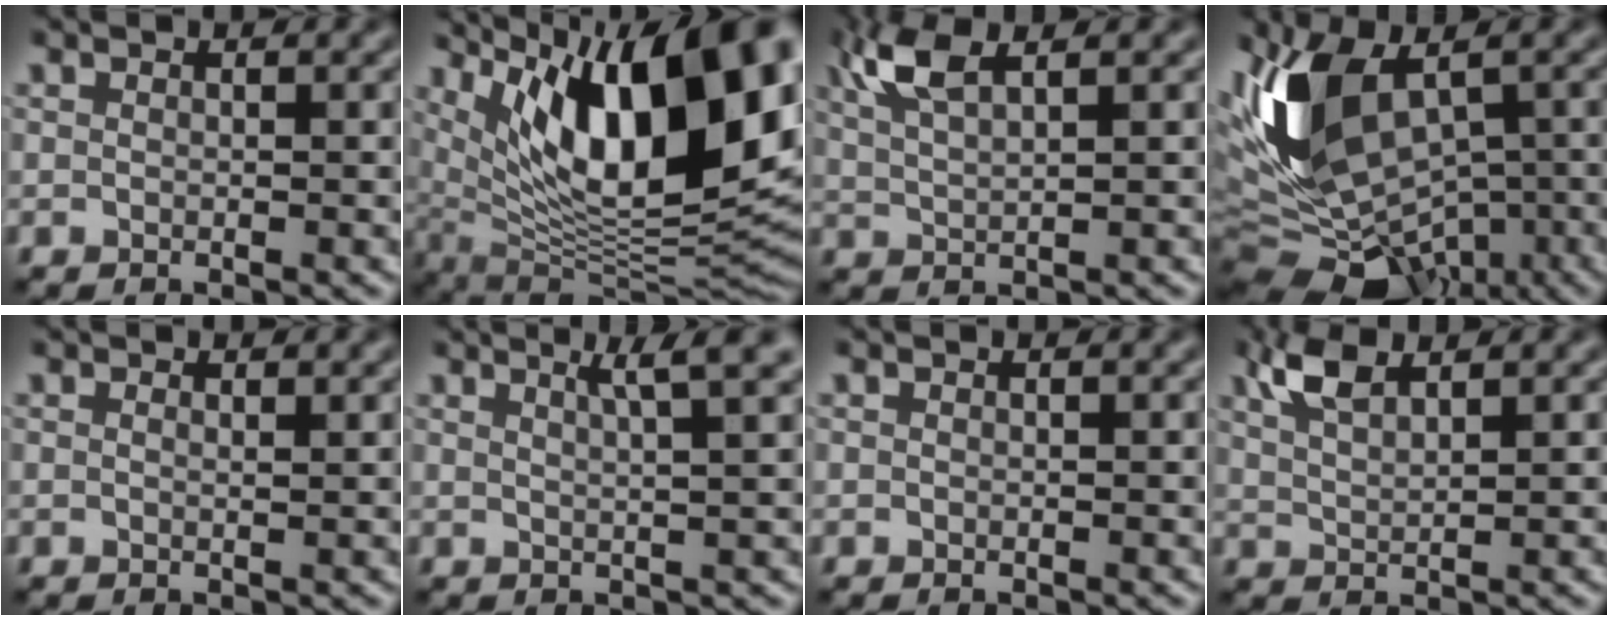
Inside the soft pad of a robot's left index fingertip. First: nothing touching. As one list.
[{"total": 17.7, "force": [6.0, 7.6, 14.9], "torque": [-0.211, 0.011, 0.108]}, {"total": 4.4, "force": [2.6, 1.3, 3.3], "torque": [-0.075, 0.013, 0.053]}, {"total": 12.8, "force": [-0.7, 7.7, 10.3], "torque": [-0.203, -0.010, 0.003]}, {"total": 0.7, "force": [0.4, 0.1, 0.6], "torque": [-0.009, -0.002, 0.004]}, {"total": 3.9, "force": [2.3, 0.8, 3.0], "torque": [-0.025, 0.013, 0.022]}, {"total": 0.0}, {"total": 3.5, "force": [2.5, 1.1, 2.2], "torque": [-0.052, 0.009, 0.050]}]